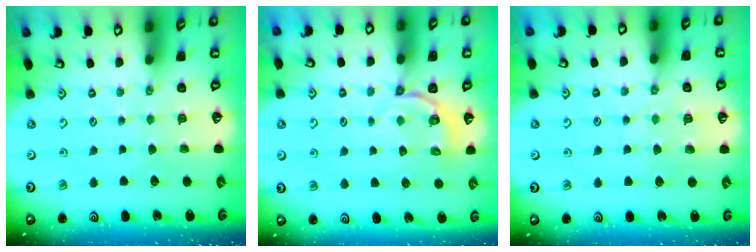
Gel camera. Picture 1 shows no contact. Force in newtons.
{"total": 4.3, "press": 3.3, "slide": 2.7}
{"total": 6.5, "press": 6.4, "slide": 0.6}